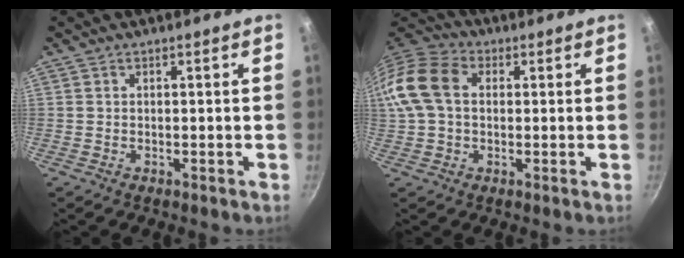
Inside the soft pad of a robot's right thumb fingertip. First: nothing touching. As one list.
[{"total": 12.9, "force": [1.8, 9.1, 8.9], "torque": [-0.165, 0.025, 0.017]}]